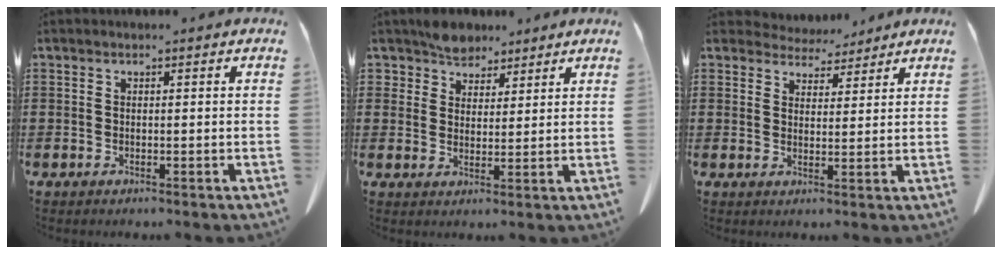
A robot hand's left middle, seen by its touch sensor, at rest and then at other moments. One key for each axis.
{"total": 4.7, "fx": 4.1, "fy": 2.2, "fz": 0.4, "tx": -0.027, "ty": -0.003, "tz": 0.081}
{"total": 4.7, "fx": 4.4, "fy": 1.4, "fz": 0.4, "tx": -0.015, "ty": -0.016, "tz": 0.081}